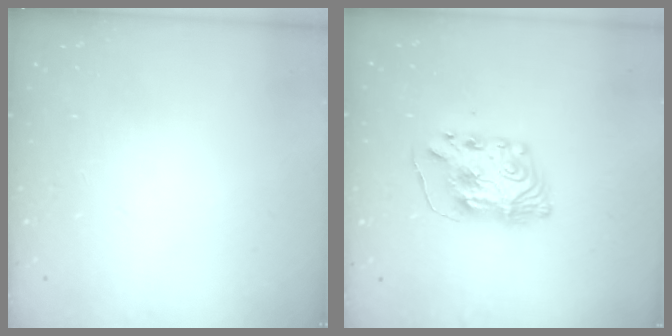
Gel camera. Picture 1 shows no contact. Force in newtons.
{"total": 8.1, "press": 8.1, "slide": 0.9}